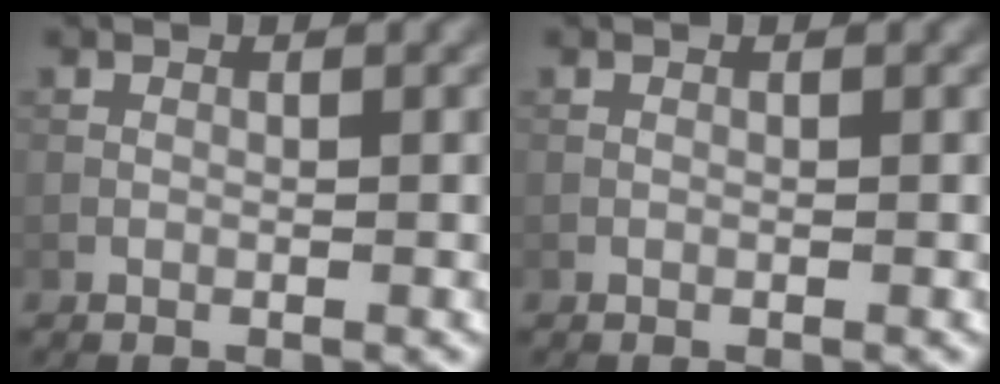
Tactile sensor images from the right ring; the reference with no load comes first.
{"total": 0.0}